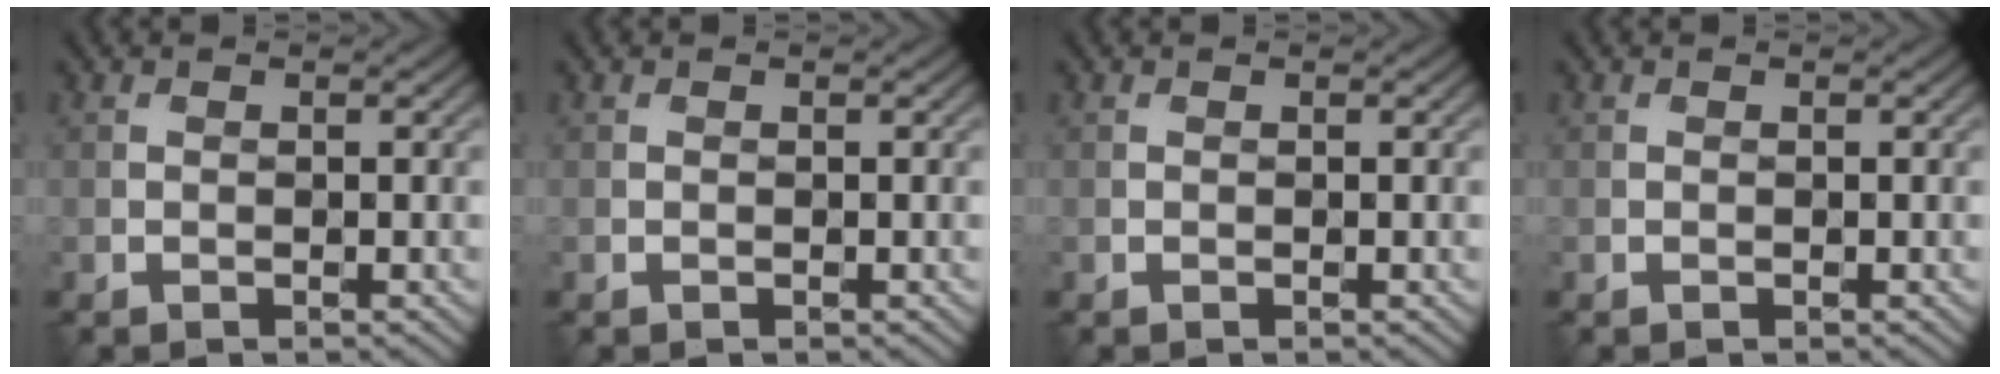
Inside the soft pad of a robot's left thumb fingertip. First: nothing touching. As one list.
[{"total": 0.0}, {"total": 0.0}, {"total": 0.0}]